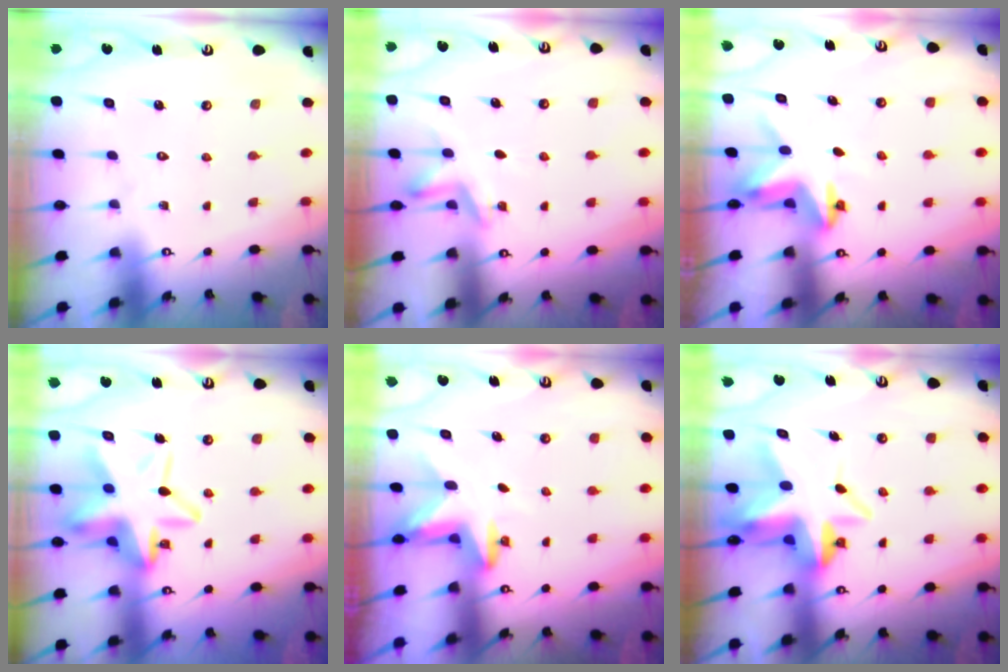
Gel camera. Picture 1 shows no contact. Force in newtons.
{"total": 4.0, "press": 3.6, "slide": 1.8}
{"total": 3.1, "press": 3.1, "slide": 0.1}
{"total": 15.6, "press": 15.4, "slide": 2.6}
{"total": 3.1, "press": 3.0, "slide": 0.7}
{"total": 7.7, "press": 7.6, "slide": 1.4}